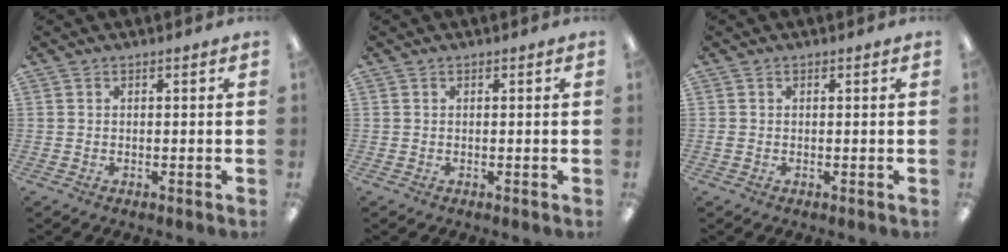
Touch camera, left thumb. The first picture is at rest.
{"total": 0.0}
{"total": 0.5, "force": [0.0, 0.4, 0.4], "torque": [-0.007, 0.003, -0.001]}